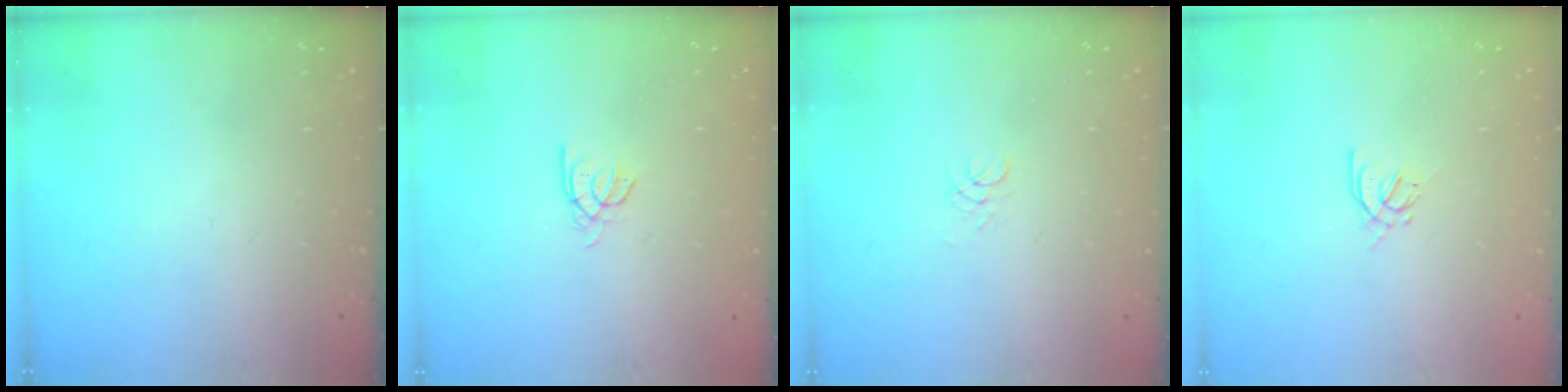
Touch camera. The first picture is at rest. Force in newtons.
{"total": 2.0, "press": 1.9, "slide": 0.4}
{"total": 1.7, "press": 1.7, "slide": 0.2}
{"total": 2.9, "press": 2.8, "slide": 0.8}